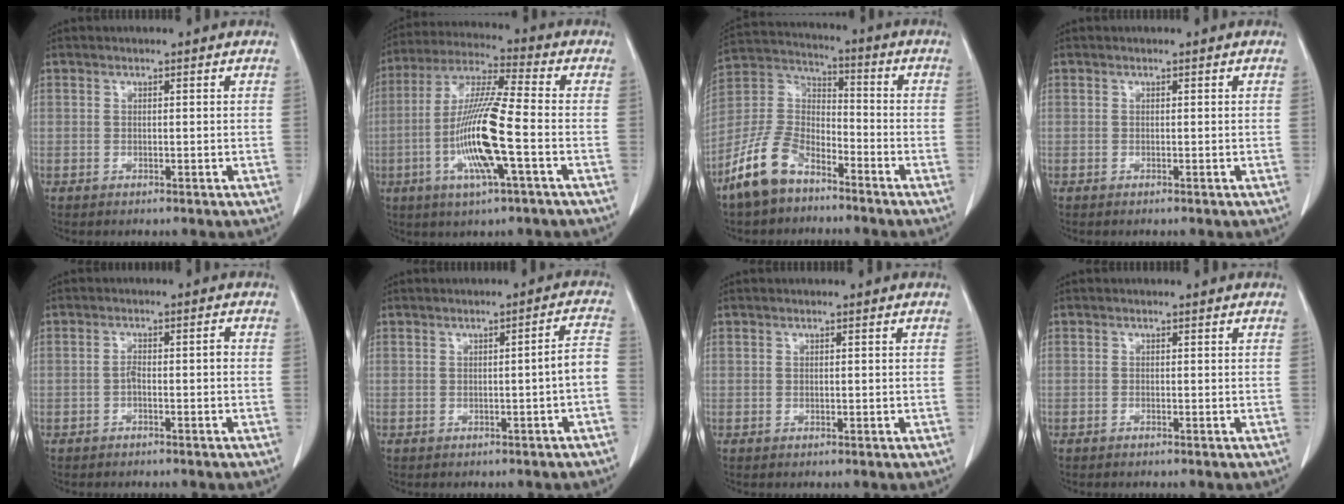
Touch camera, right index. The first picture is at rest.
{"total": 14.1, "force": [-3.7, 0.6, 13.6], "torque": [-0.277, -0.008, -0.074]}
{"total": 11.5, "force": [-8.1, 5.5, 6.1], "torque": [-0.146, 0.009, -0.165]}
{"total": 0.0}
{"total": 2.2, "force": [-1.0, 0.6, 1.9], "torque": [-0.031, 0.005, -0.015]}
{"total": 3.4, "force": [-1.3, -0.1, 3.2], "torque": [-0.035, 0.011, -0.019]}
{"total": 0.0}
{"total": 0.0}